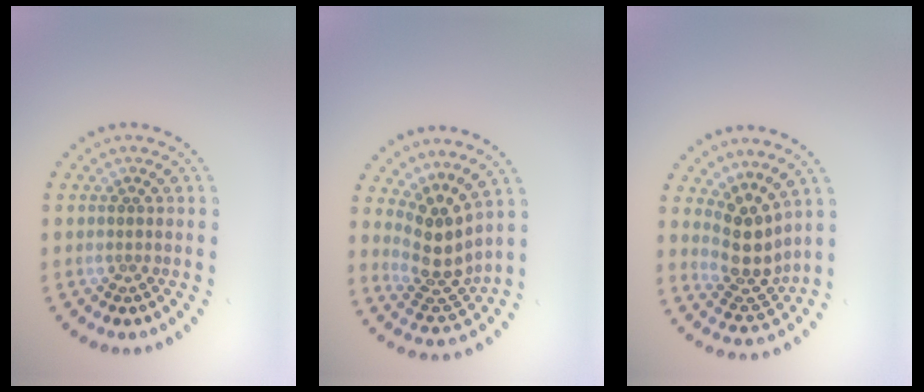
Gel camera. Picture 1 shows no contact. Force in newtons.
{"total": 3.9, "press": 2.9, "slide": 2.6}
{"total": 3.8, "press": 2.9, "slide": 2.5}